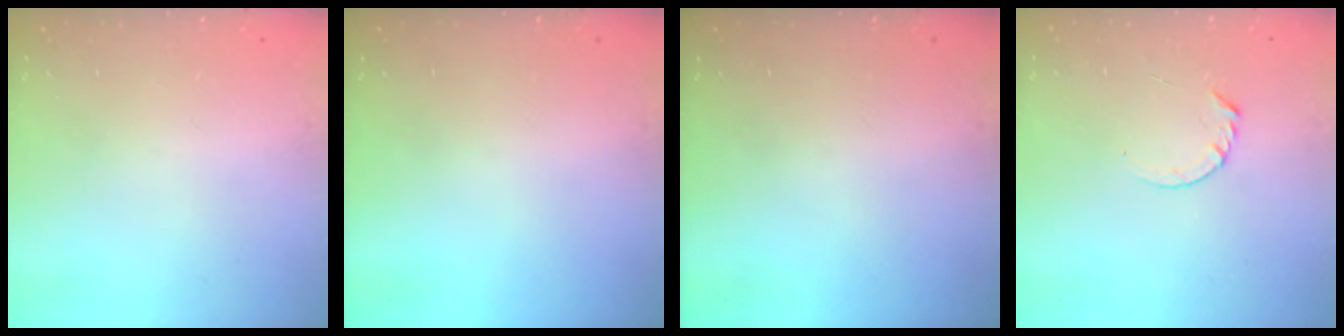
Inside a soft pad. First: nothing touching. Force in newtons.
{"total": 0.0}
{"total": 0.0}
{"total": 3.7, "press": 3.6, "slide": 0.4}